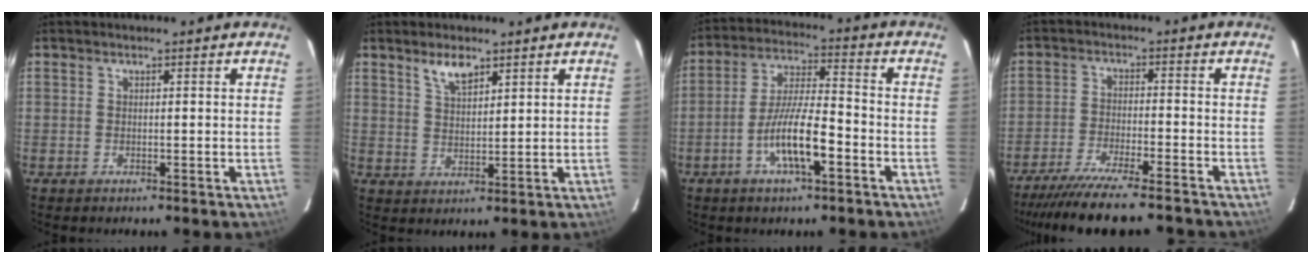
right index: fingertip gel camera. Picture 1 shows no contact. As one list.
[{"total": 4.6, "force": [3.3, 1.6, 2.7], "torque": [-0.050, 0.001, 0.063]}, {"total": 10.2, "force": [-4.6, 2.1, 8.9], "torque": [-0.176, -0.003, -0.082]}, {"total": 16.1, "force": [-14.3, 1.7, 7.3], "torque": [-0.153, -0.028, -0.226]}]